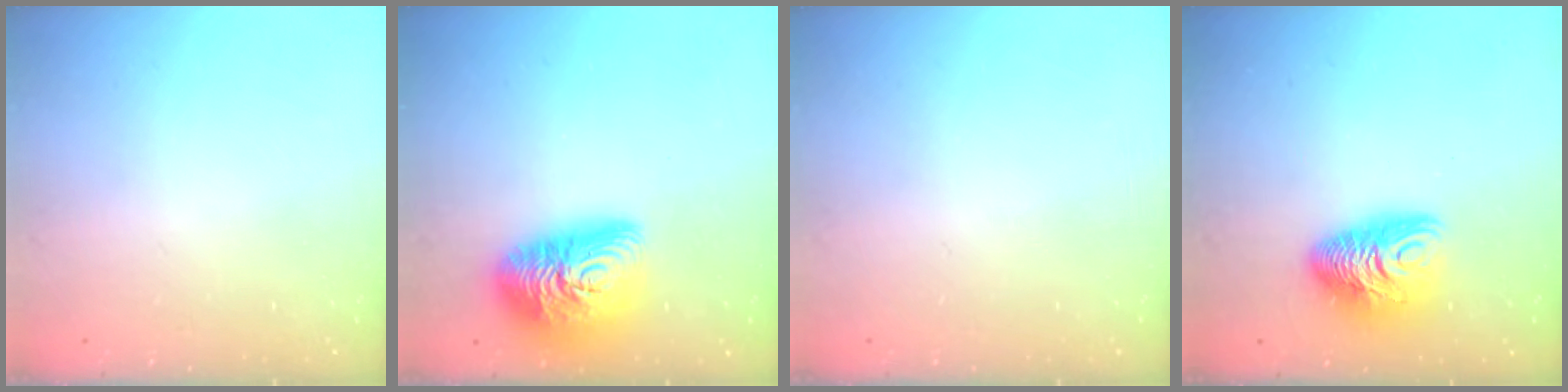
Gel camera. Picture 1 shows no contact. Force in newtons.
{"total": 16.9, "press": 16.8, "slide": 1.2}
{"total": 0.0}
{"total": 10.9, "press": 10.8, "slide": 1.2}